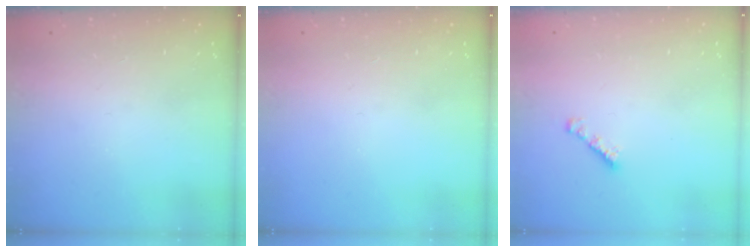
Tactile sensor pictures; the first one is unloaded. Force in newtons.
{"total": 0.0}
{"total": 1.9, "press": 1.9, "slide": 0.5}